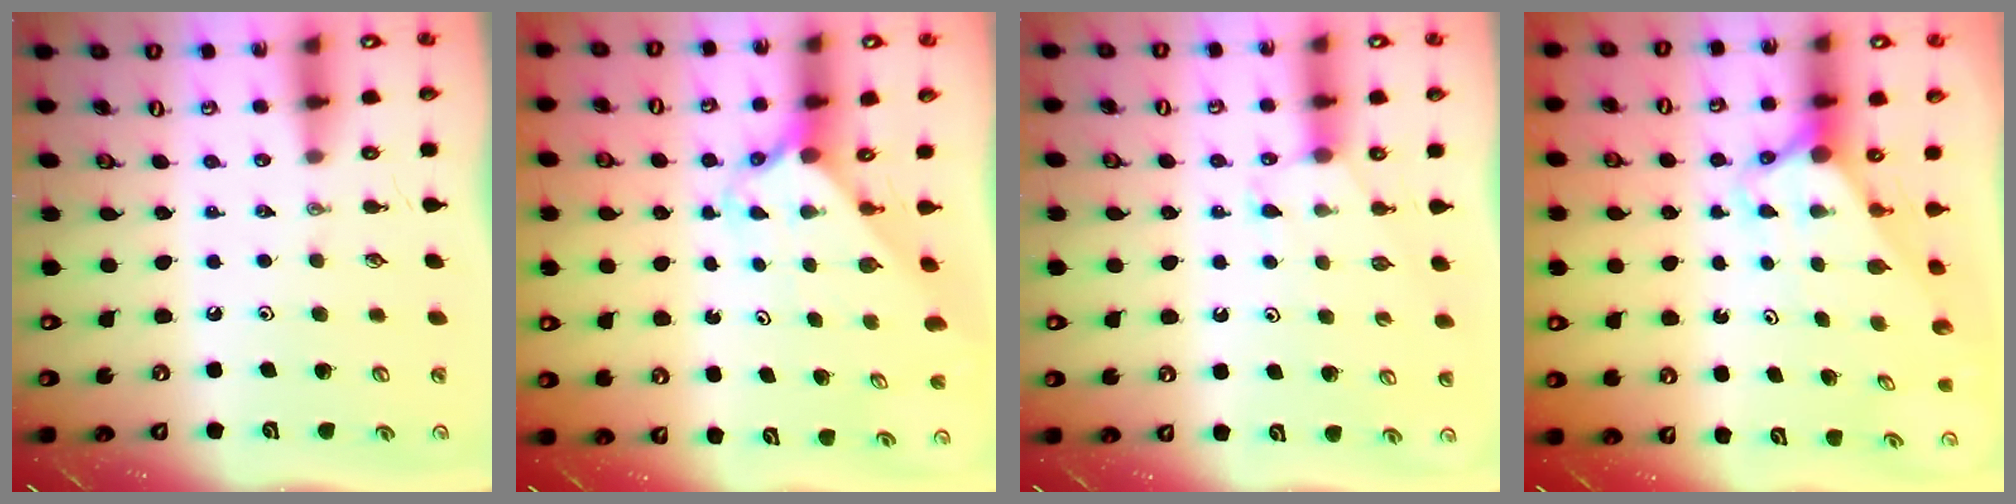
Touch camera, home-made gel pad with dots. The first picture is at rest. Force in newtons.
{"total": 2.4, "press": 2.4, "slide": 0.2}
{"total": 4.4, "press": 4.4, "slide": 0.6}
{"total": 2.8, "press": 2.8, "slide": 0.2}